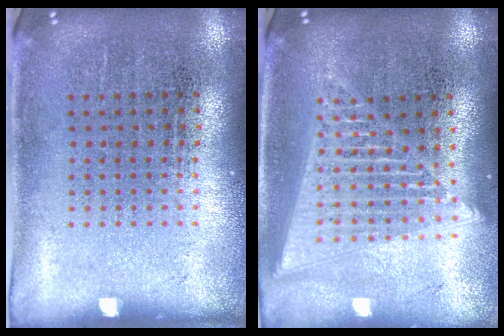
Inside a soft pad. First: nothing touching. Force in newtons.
{"total": 1.9, "press": 1.6, "slide": 1.0}